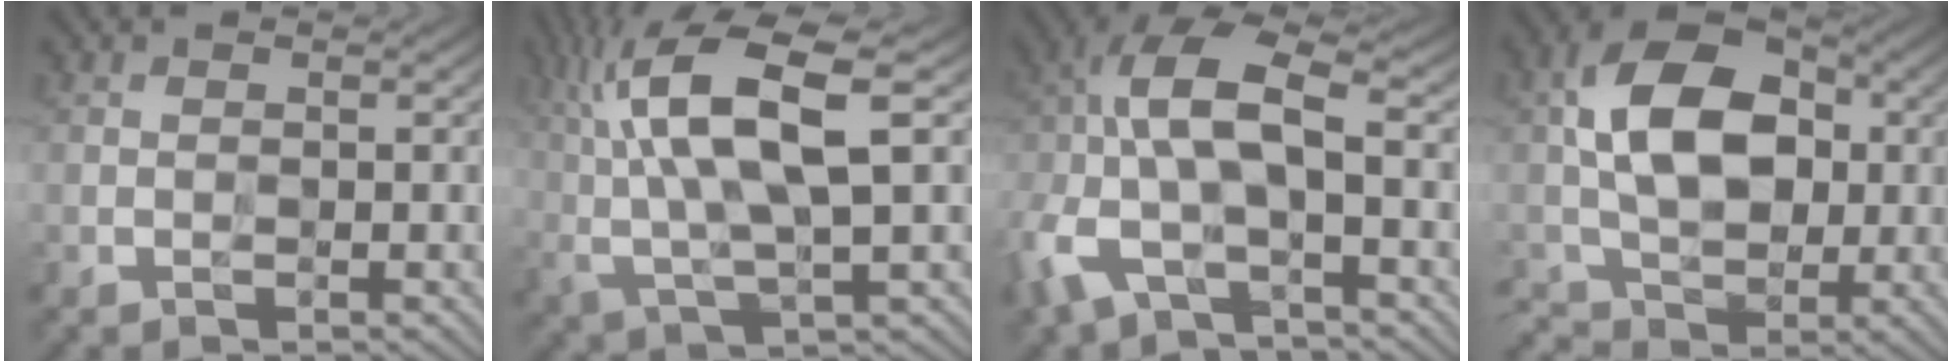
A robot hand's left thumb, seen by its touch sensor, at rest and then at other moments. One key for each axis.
{"total": 13.3, "fx": 3.6, "fy": 4.0, "fz": 12.2, "tx": -0.261, "ty": 0.014, "tz": 0.071}
{"total": 11.5, "fx": -2.5, "fy": 5.7, "fz": 9.7, "tx": -0.239, "ty": 0.004, "tz": -0.060}
{"total": 11.4, "fx": 0.5, "fy": 7.8, "fz": 8.3, "tx": -0.168, "ty": 0.015, "tz": -0.003}